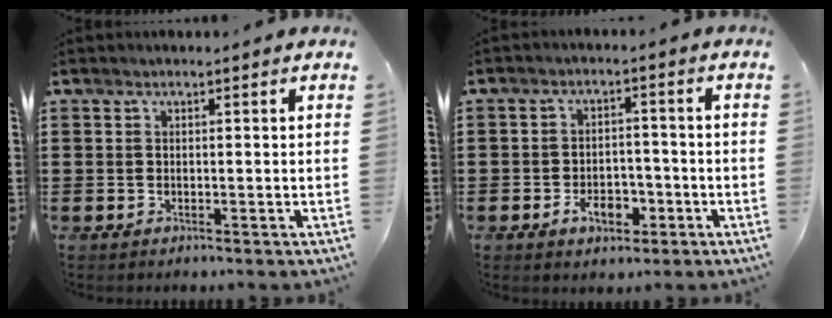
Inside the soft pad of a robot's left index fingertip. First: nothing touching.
{"total": 5.0, "force": [-2.5, 2.8, 3.3], "torque": [-0.051, 0.003, -0.048]}